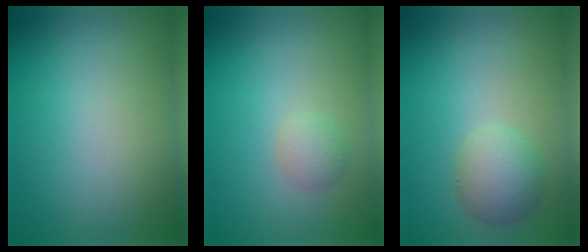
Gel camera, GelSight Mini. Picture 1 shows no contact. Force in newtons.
{"total": 1.4, "press": 1.4, "slide": 0.1}
{"total": 3.0, "press": 3.0, "slide": 0.1}